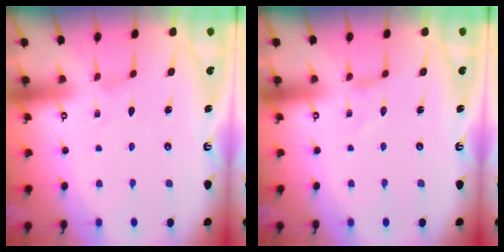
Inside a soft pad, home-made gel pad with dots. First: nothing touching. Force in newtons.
{"total": 0.0}